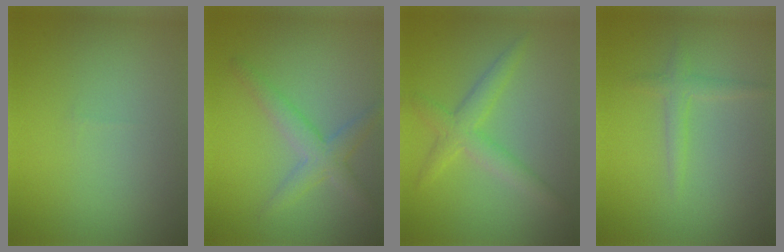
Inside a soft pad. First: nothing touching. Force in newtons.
{"total": 3.0, "press": 3.0, "slide": 0.1}
{"total": 3.0, "press": 3.0, "slide": 0.1}
{"total": 1.4, "press": 1.4, "slide": 0.1}